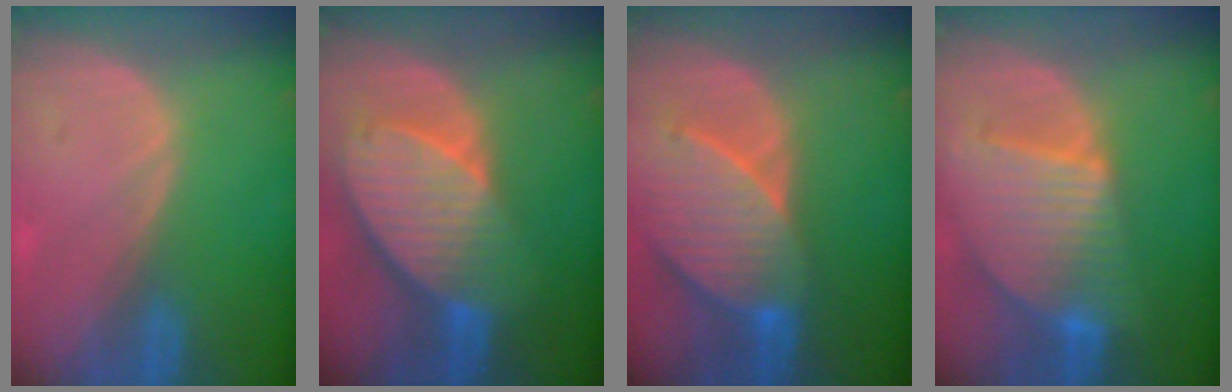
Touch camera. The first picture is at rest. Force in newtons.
{"total": 10.2, "press": 8.8, "slide": 5.0}
{"total": 9.3, "press": 8.6, "slide": 3.6}
{"total": 9.5, "press": 8.2, "slide": 4.8}